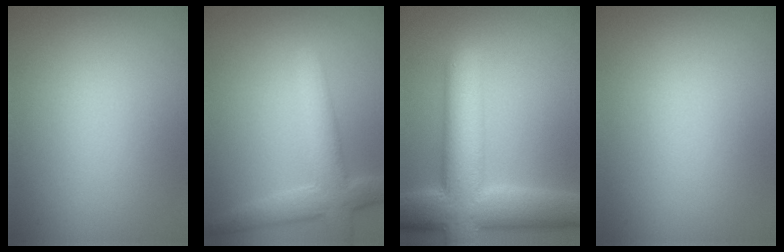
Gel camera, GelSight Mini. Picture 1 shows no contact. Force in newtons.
{"total": 5.1, "press": 5.0, "slide": 0.5}
{"total": 10.4, "press": 10.4, "slide": 0.4}
{"total": 0.0}